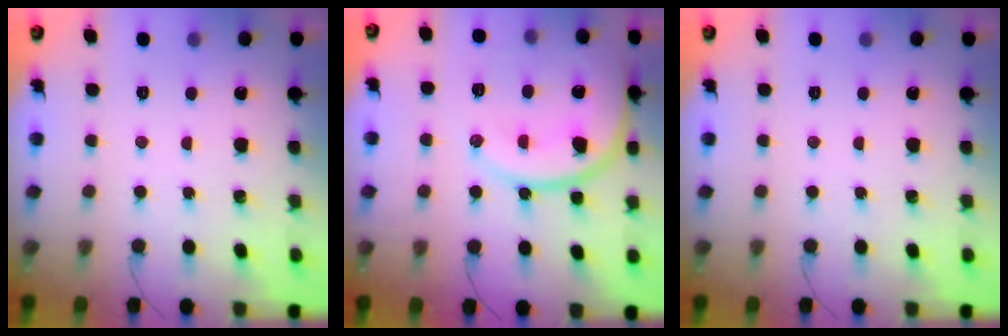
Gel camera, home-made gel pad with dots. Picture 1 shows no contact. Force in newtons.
{"total": 17.0, "press": 17.0, "slide": 1.0}
{"total": 0.0}